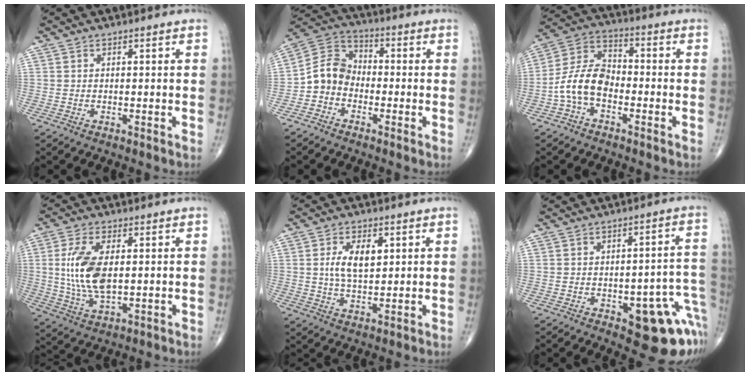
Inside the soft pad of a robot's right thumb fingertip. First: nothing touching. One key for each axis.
{"total": 8.0, "fx": -2.5, "fy": 6.6, "fz": 3.8, "tx": -0.054, "ty": 0.041, "tz": -0.063}
{"total": 10.0, "fx": -3.1, "fy": 6.3, "fz": 7.1, "tx": -0.131, "ty": 0.038, "tz": -0.071}
{"total": 11.6, "fx": 1.2, "fy": 5.7, "fz": 10.1, "tx": -0.206, "ty": -0.010, "tz": 0.028}
{"total": 7.1, "fx": 1.7, "fy": 3.7, "fz": 5.9, "tx": -0.100, "ty": -0.007, "tz": 0.032}
{"total": 14.5, "fx": -5.5, "fy": 5.9, "fz": 12.1, "tx": -0.083, "ty": 0.042, "tz": -0.051}